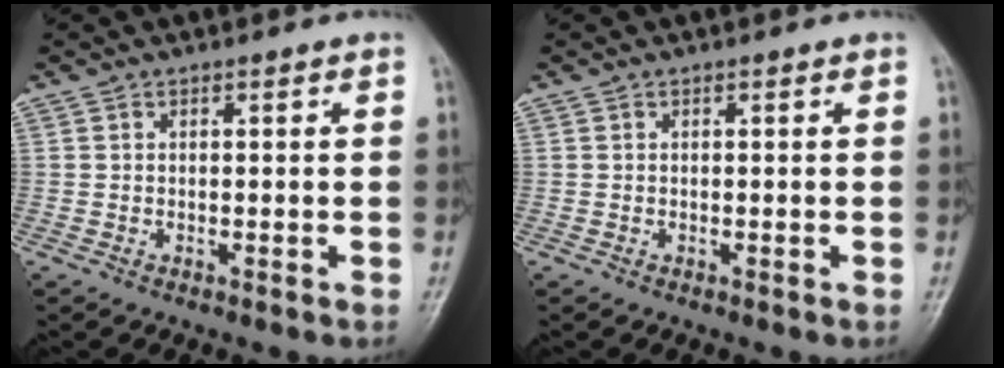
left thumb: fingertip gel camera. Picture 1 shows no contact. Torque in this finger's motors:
{"motor_torque": [0.00, 0.00, 0.00, 0.00, 0.00]}